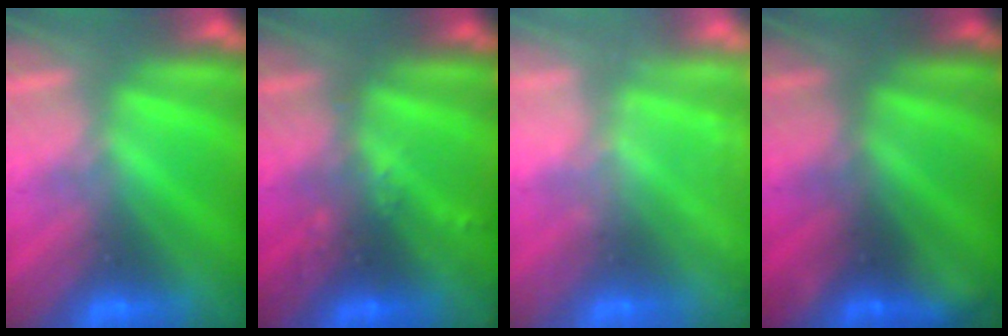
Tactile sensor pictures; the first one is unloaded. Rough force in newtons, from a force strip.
{"total": 3.0}
{"total": 8.4}
{"total": 2.4}